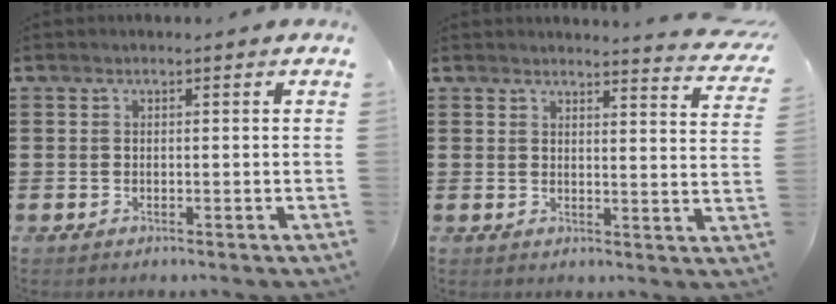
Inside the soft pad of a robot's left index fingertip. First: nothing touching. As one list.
[{"total": 3.3, "force": [3.2, -0.2, 0.7], "torque": [-0.013, -0.023, 0.052]}]